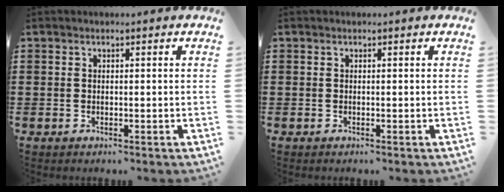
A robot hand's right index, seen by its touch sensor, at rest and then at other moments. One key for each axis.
{"total": 0.0}